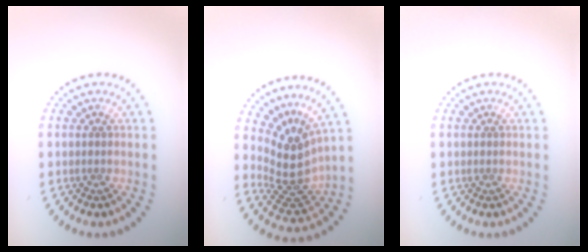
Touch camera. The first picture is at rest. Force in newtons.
{"total": 4.1, "press": 2.7, "slide": 3.0}
{"total": 0.0}